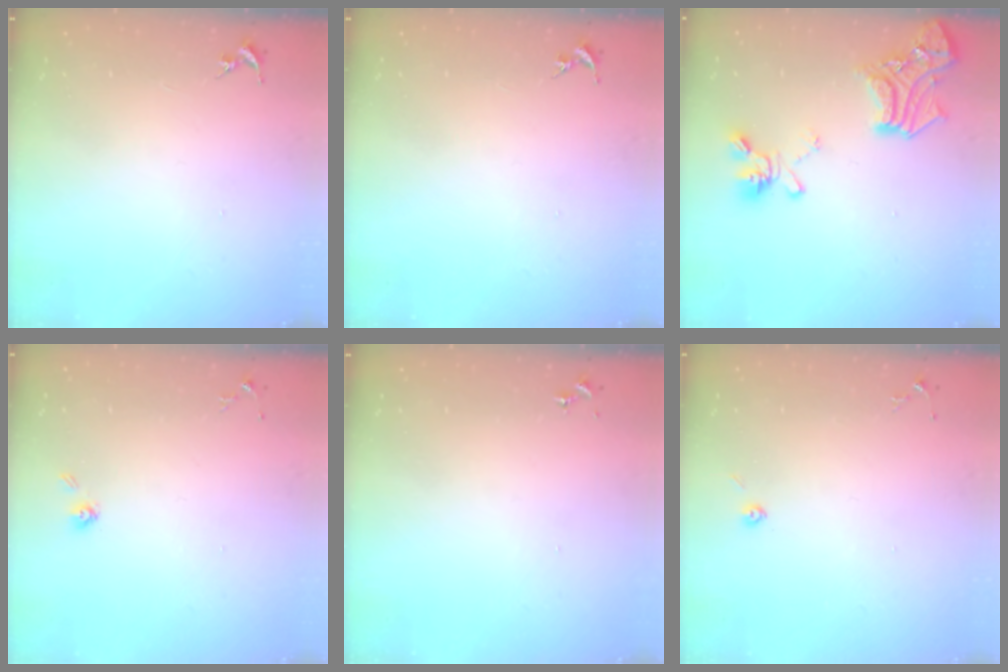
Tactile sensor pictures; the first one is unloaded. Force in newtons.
{"total": 0.0}
{"total": 19.4, "press": 19.4, "slide": 1.5}
{"total": 3.6, "press": 3.1, "slide": 1.9}
{"total": 0.0}
{"total": 3.1, "press": 3.0, "slide": 1.0}